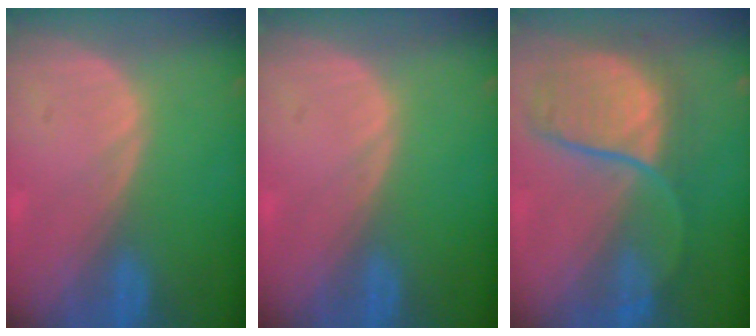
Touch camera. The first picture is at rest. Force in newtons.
{"total": 0.0}
{"total": 9.1, "press": 8.7, "slide": 2.9}